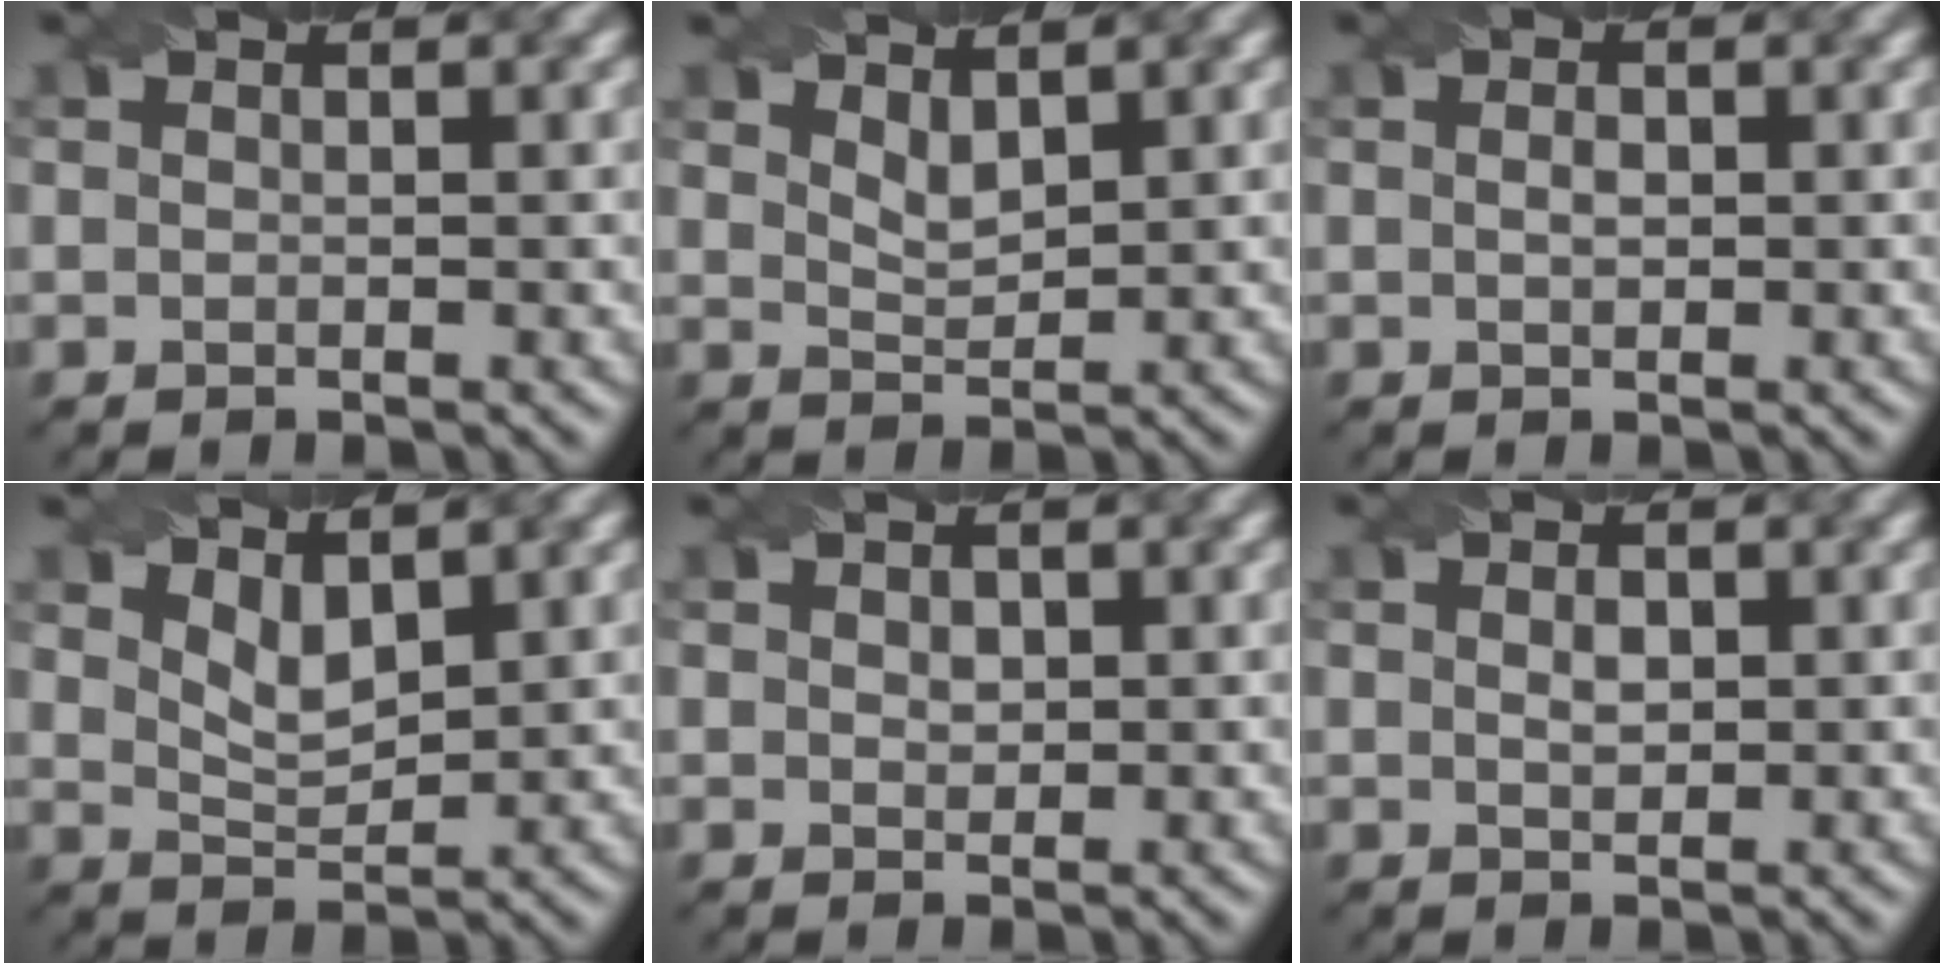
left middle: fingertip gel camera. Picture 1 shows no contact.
{"total": 2.0, "force": [1.4, 0.8, 1.2], "torque": [-0.025, -0.005, 0.030]}
{"total": 0.9, "force": [0.0, 0.5, 0.8], "torque": [-0.014, 0.001, 0.001]}
{"total": 2.8, "force": [1.7, 1.2, 1.8], "torque": [-0.039, -0.006, 0.034]}
{"total": 1.0, "force": [0.3, 0.8, 0.6], "torque": [-0.010, -0.003, 0.008]}
{"total": 1.3, "force": [0.3, 0.8, 1.0], "torque": [-0.017, 0.001, 0.007]}